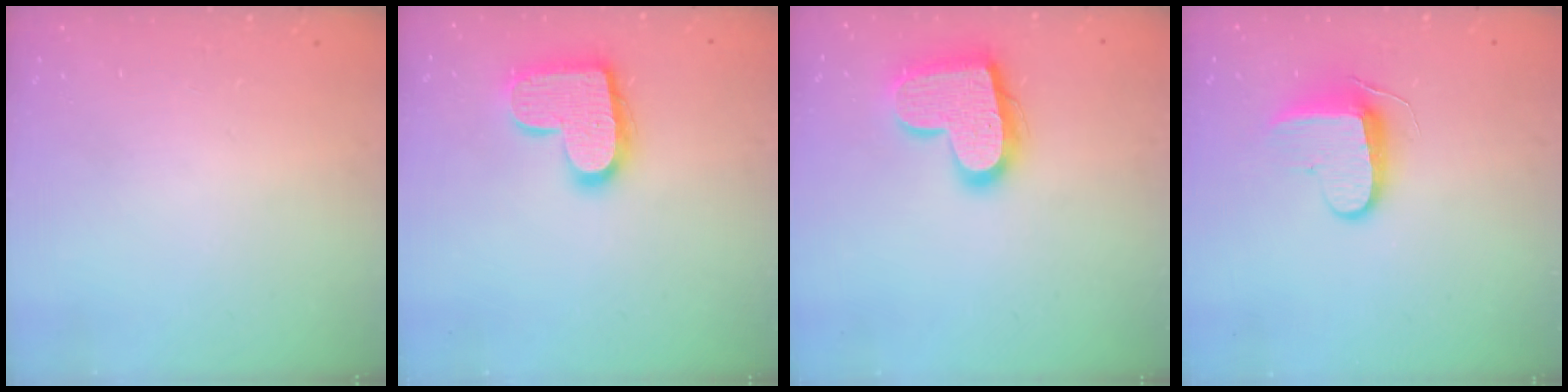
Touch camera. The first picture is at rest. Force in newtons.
{"total": 15.3, "press": 15.3, "slide": 1.1}
{"total": 17.6, "press": 17.5, "slide": 1.3}
{"total": 10.4, "press": 10.3, "slide": 0.9}